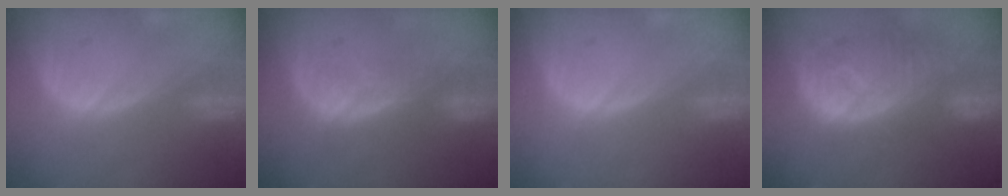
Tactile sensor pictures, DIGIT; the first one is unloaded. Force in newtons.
{"total": 4.5, "press": 4.2, "slide": 1.7}
{"total": 0.0}
{"total": 11.0, "press": 9.6, "slide": 5.4}